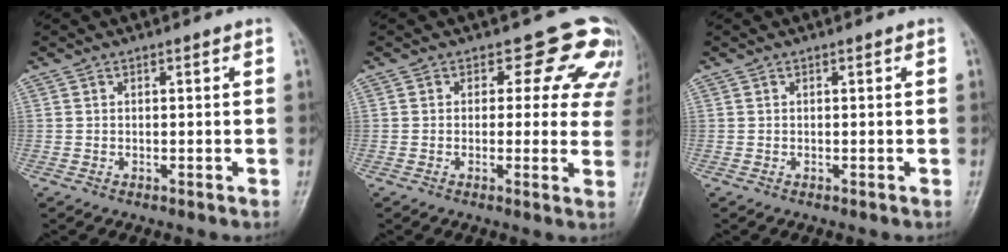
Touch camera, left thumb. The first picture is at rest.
{"total": 7.1, "force": [3.5, 1.7, 5.9], "torque": [-0.060, -0.012, 0.040]}
{"total": 0.0}